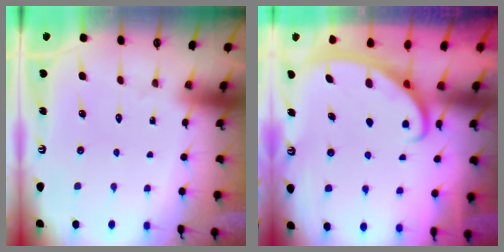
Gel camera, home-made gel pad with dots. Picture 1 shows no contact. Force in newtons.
{"total": 2.6, "press": 2.6, "slide": 0.4}